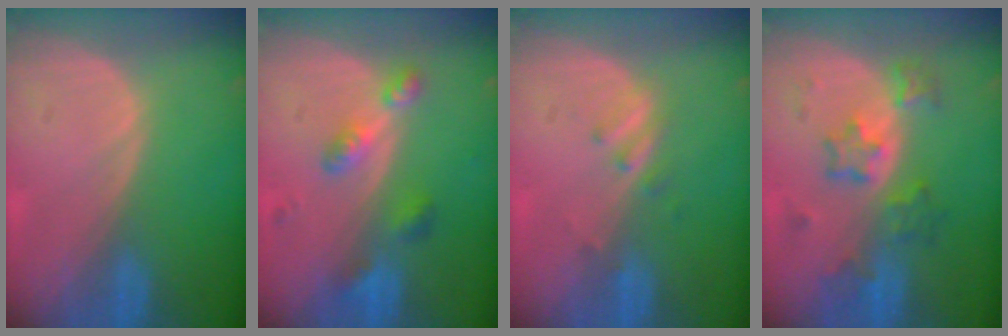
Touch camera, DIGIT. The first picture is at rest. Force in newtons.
{"total": 5.5, "press": 4.8, "slide": 2.6}
{"total": 2.5, "press": 2.2, "slide": 1.2}
{"total": 6.0, "press": 6.0, "slide": 0.4}